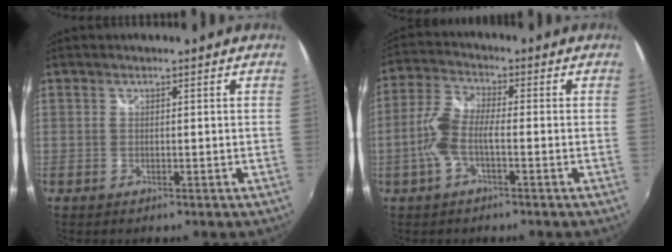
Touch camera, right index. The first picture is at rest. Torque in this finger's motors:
{"motor_torque": [0.67, -0.36, 0.59, 0.15]}